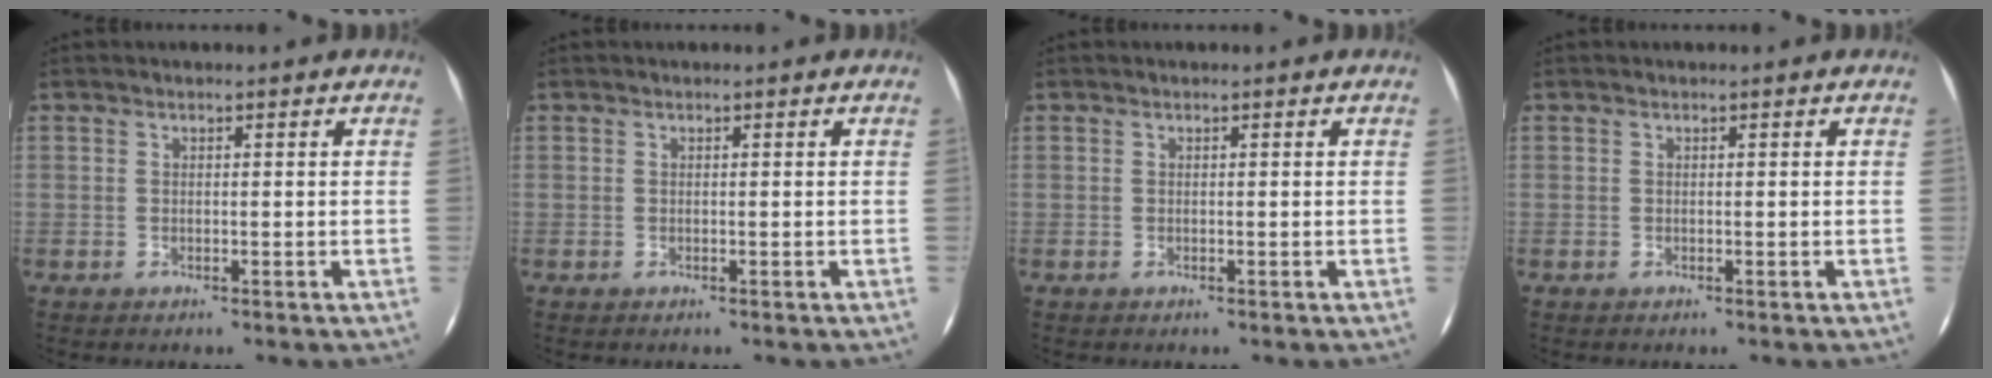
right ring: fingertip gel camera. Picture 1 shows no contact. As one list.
[{"total": 0.0}, {"total": 0.0}, {"total": 0.0}]